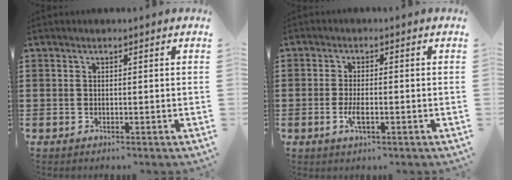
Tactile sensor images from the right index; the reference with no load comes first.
{"total": 3.0, "force": [-0.9, 1.0, 2.7], "torque": [-0.063, -0.005, -0.020]}